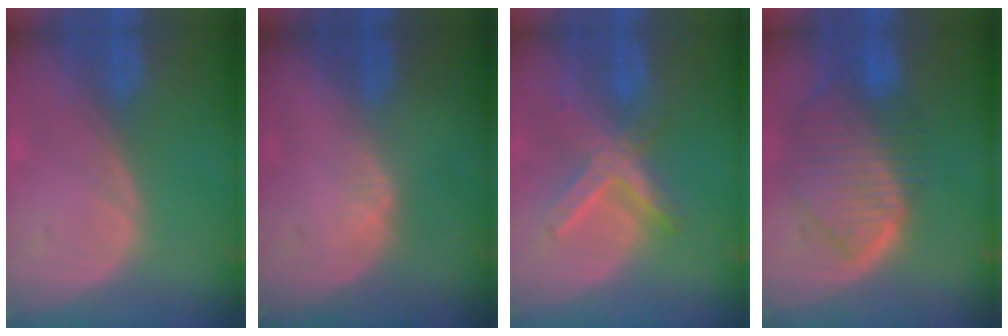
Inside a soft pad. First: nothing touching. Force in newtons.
{"total": 1.4, "press": 1.2, "slide": 0.7}
{"total": 7.4, "press": 6.4, "slide": 3.7}
{"total": 10.1, "press": 8.6, "slide": 5.2}